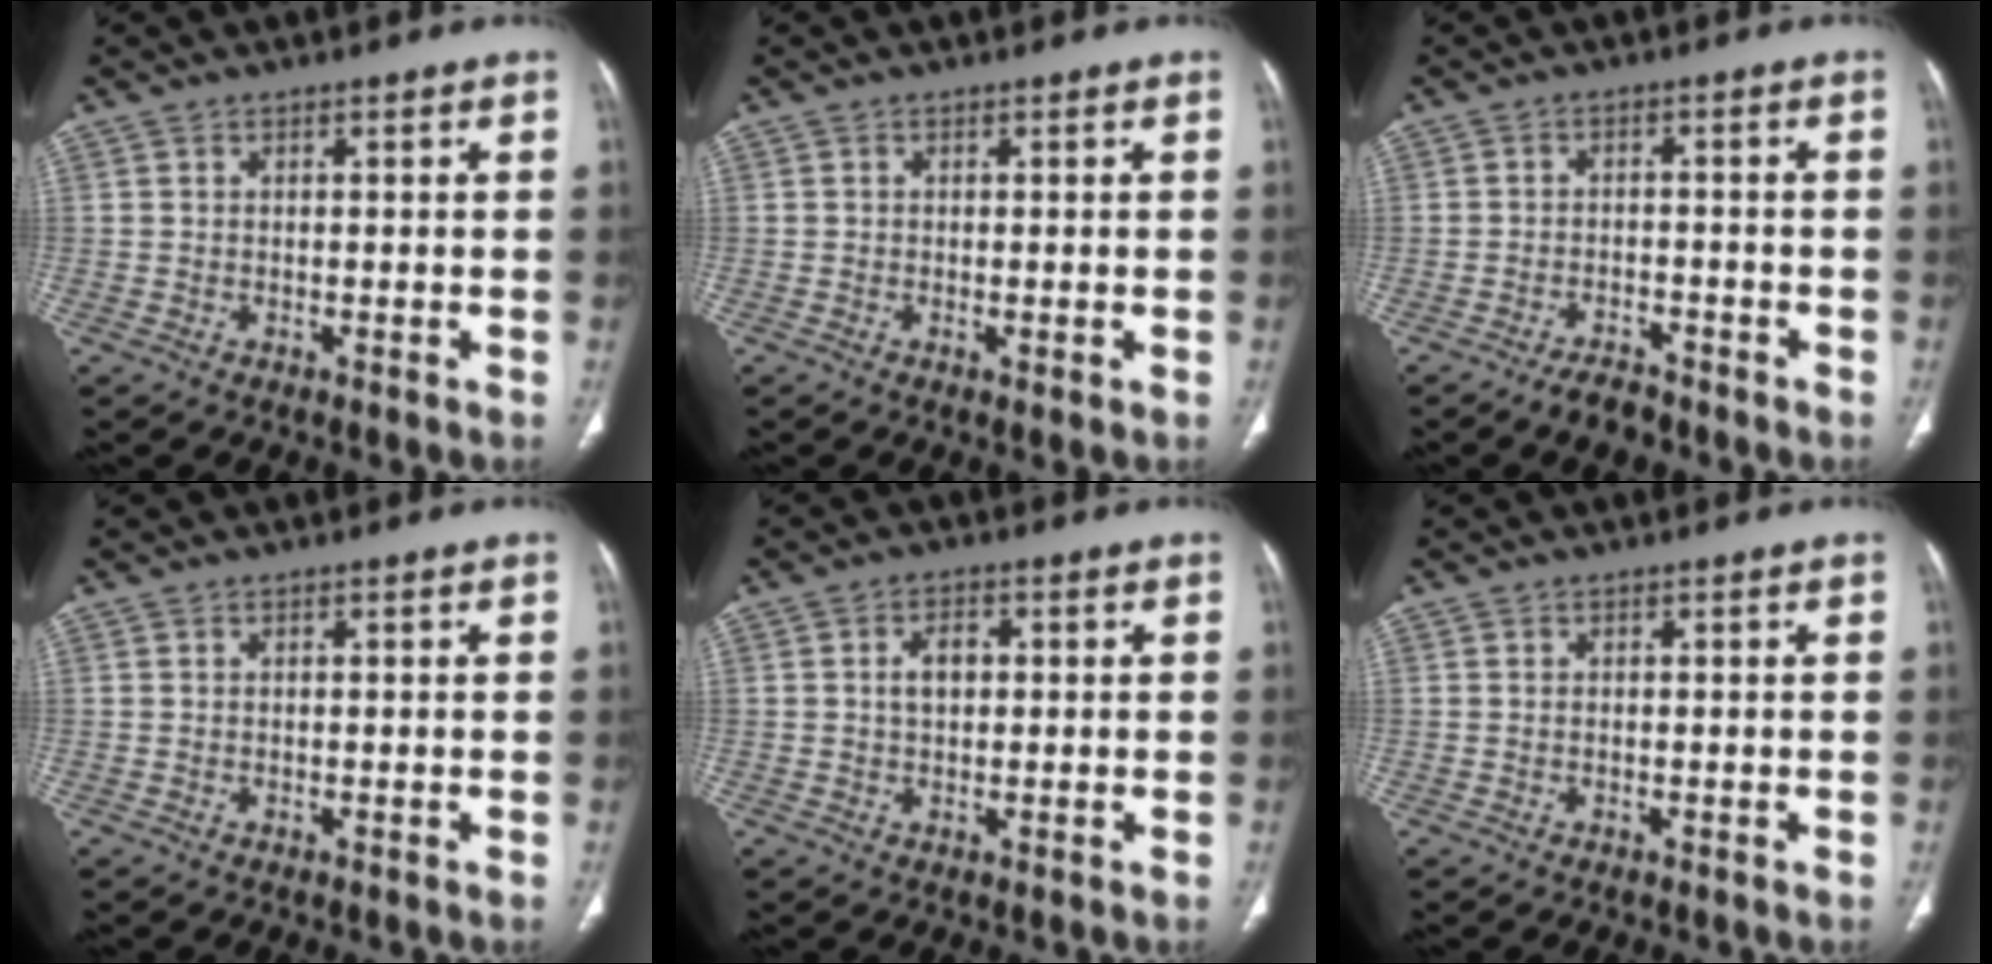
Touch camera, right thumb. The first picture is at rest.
{"total": 0.8, "force": [-0.1, 0.3, 0.7], "torque": [-0.017, -0.003, -0.003]}
{"total": 3.9, "force": [-3.2, 1.5, 1.6], "torque": [-0.030, 0.016, -0.052]}
{"total": 0.0}
{"total": 3.6, "force": [0.5, 2.4, 2.7], "torque": [-0.043, 0.008, 0.006]}
{"total": 0.0}